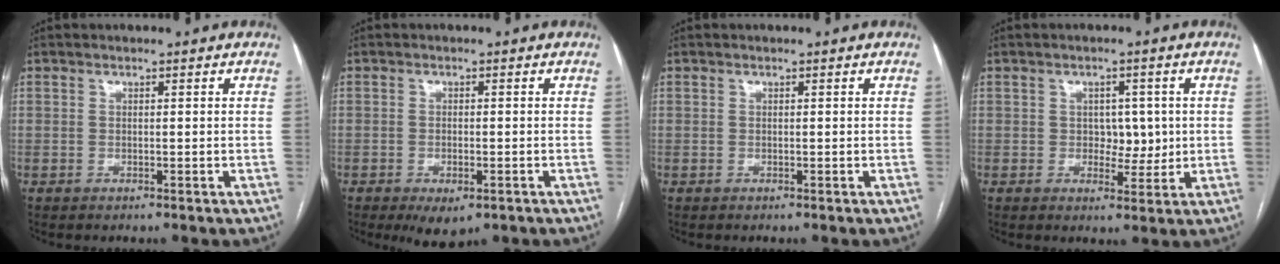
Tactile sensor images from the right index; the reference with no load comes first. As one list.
[{"total": 4.7, "force": [-2.5, 1.8, 3.5], "torque": [-0.054, -0.008, -0.029]}, {"total": 0.0}, {"total": 4.1, "force": [0.2, 2.8, 3.0], "torque": [-0.032, 0.005, 0.009]}]